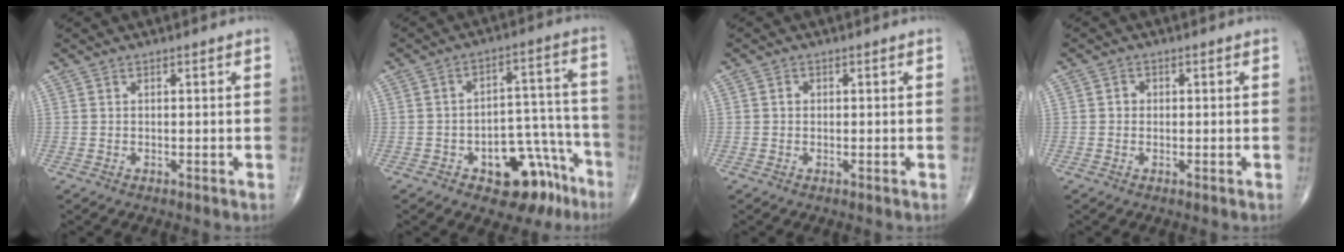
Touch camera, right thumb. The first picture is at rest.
{"total": 13.8, "force": [-7.7, 7.5, 8.6], "torque": [-0.064, 0.076, -0.099]}
{"total": 0.8, "force": [0.0, 0.8, 0.4], "torque": [-0.002, 0.002, -0.002]}
{"total": 1.3, "force": [-0.1, 1.2, 0.5], "torque": [-0.001, 0.004, -0.004]}